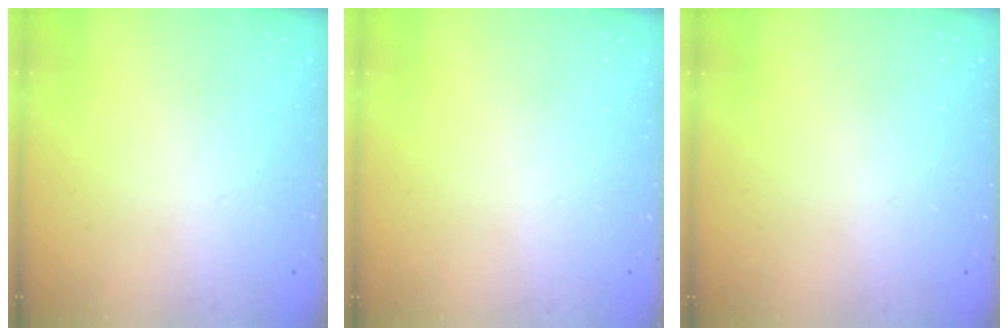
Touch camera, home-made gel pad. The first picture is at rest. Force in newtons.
{"total": 0.0}
{"total": 0.0}